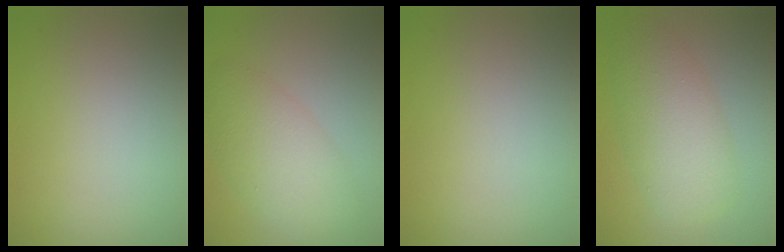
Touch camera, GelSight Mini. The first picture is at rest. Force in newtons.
{"total": 5.5, "press": 5.5, "slide": 0.1}
{"total": 0.0}
{"total": 5.7, "press": 5.7, "slide": 0.1}